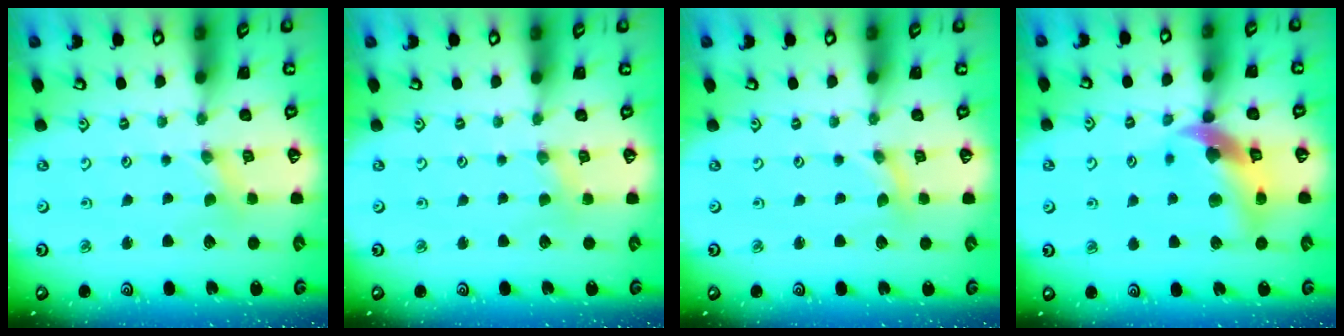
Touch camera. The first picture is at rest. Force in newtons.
{"total": 1.6, "press": 1.6, "slide": 0.3}
{"total": 0.0}
{"total": 13.1, "press": 13.0, "slide": 1.9}